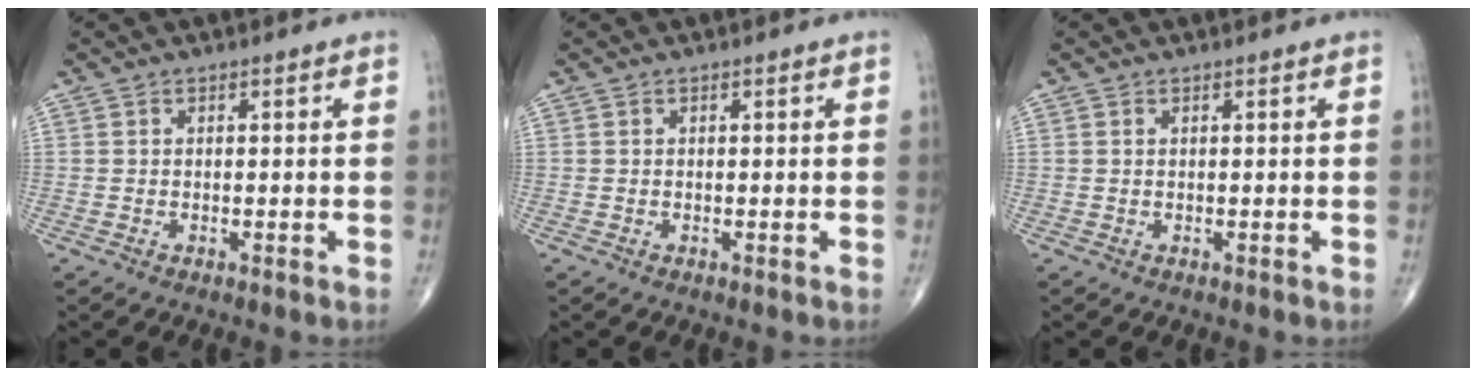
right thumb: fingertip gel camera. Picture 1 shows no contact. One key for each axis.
{"total": 0.0}
{"total": 0.0}